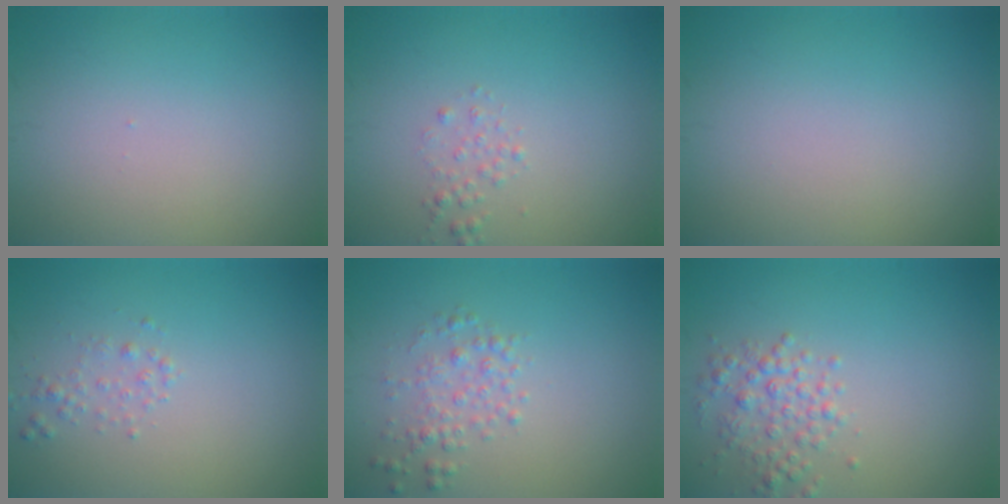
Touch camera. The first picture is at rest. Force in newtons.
{"total": 0.9, "press": 0.9, "slide": 0.1}
{"total": 0.0}
{"total": 1.0, "press": 1.0, "slide": 0.0}
{"total": 1.9, "press": 1.9, "slide": 0.0}
{"total": 2.5, "press": 2.5, "slide": 0.1}